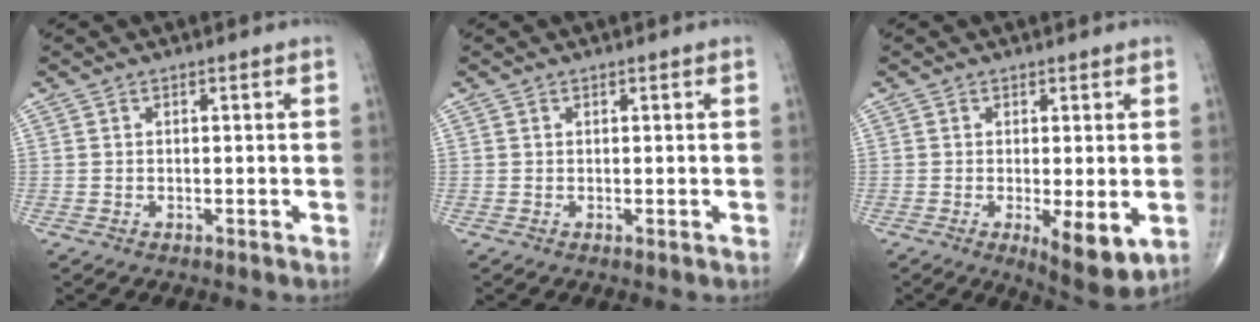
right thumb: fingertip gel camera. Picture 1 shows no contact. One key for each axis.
{"total": 0.0}
{"total": 7.7, "fx": -1.7, "fy": 2.4, "fz": 7.1, "tx": -0.102, "ty": -0.023, "tz": -0.022}